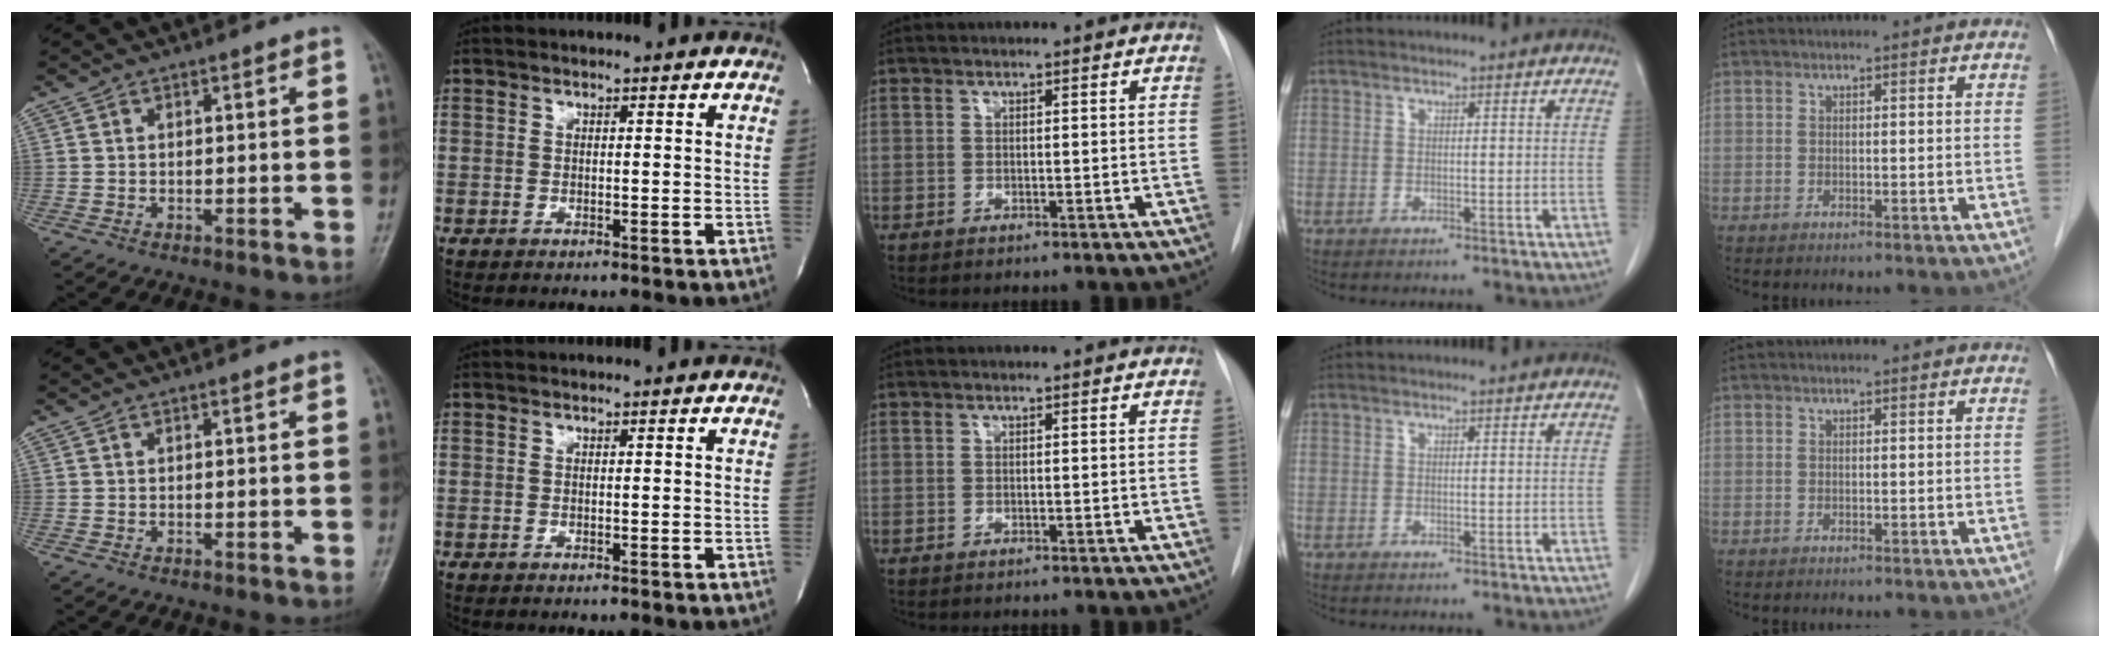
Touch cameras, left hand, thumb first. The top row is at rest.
{}